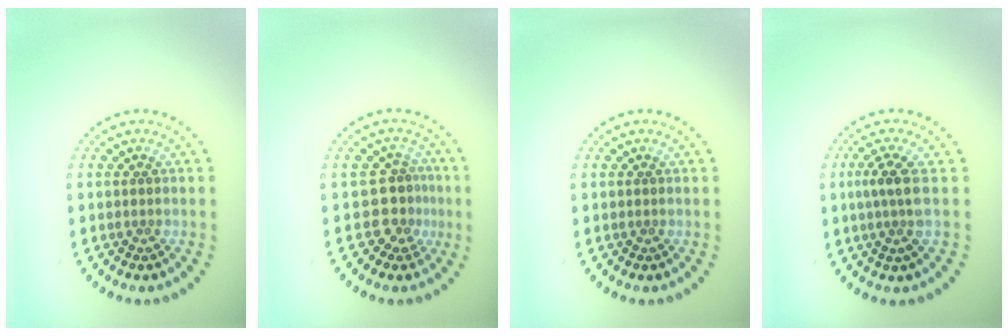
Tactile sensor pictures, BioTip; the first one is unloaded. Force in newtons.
{"total": 2.4, "press": 1.8, "slide": 1.6}
{"total": 0.0}
{"total": 2.7, "press": 2.0, "slide": 1.8}